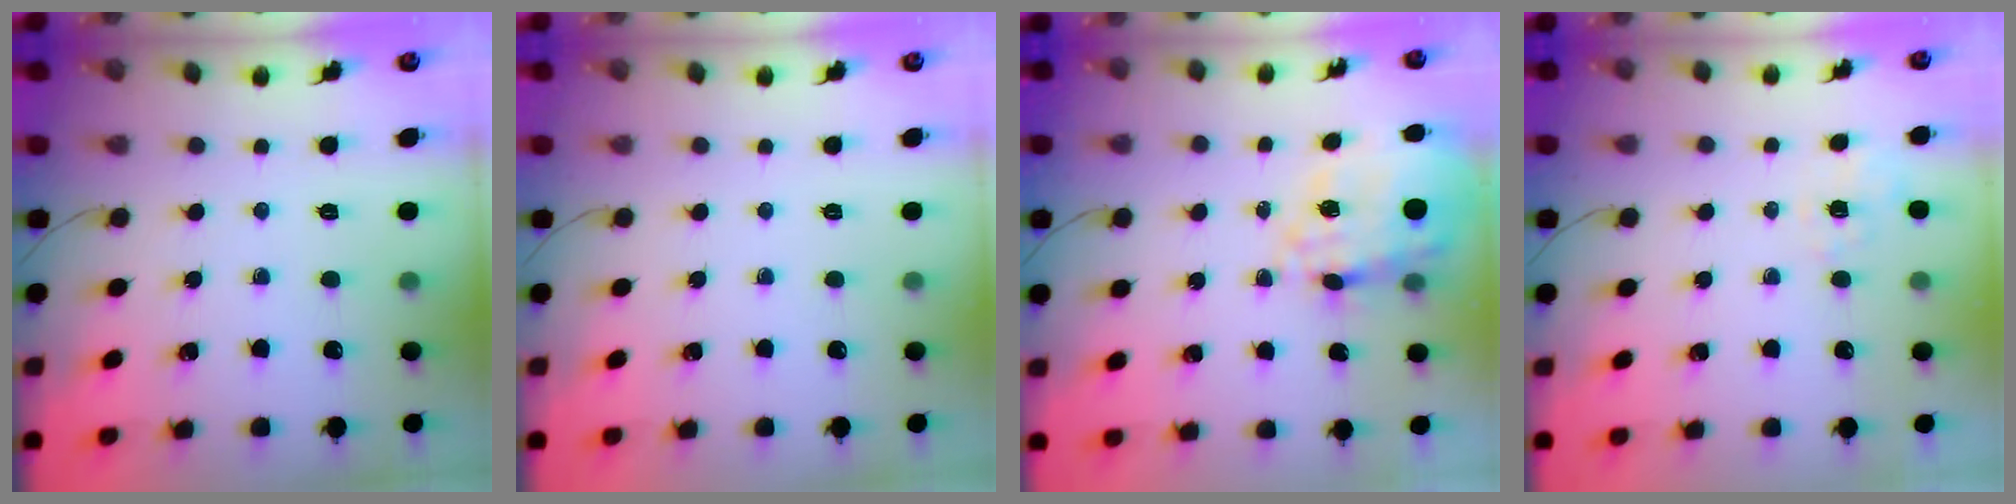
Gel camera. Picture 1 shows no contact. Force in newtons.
{"total": 0.0}
{"total": 19.5, "press": 19.1, "slide": 3.8}
{"total": 1.8, "press": 0.4, "slide": 1.7}